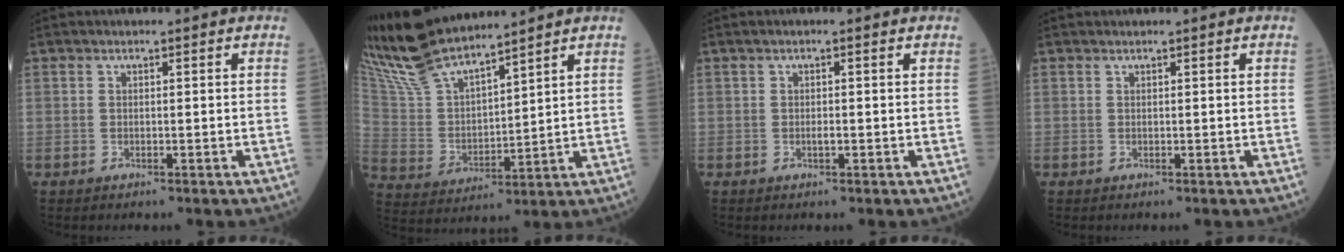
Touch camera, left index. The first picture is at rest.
{"total": 12.3, "force": [11.7, 1.4, 3.5], "torque": [-0.096, 0.012, 0.245]}
{"total": 0.9, "force": [0.0, 0.0, 0.9], "torque": [-0.022, 0.002, -0.001]}
{"total": 0.0}